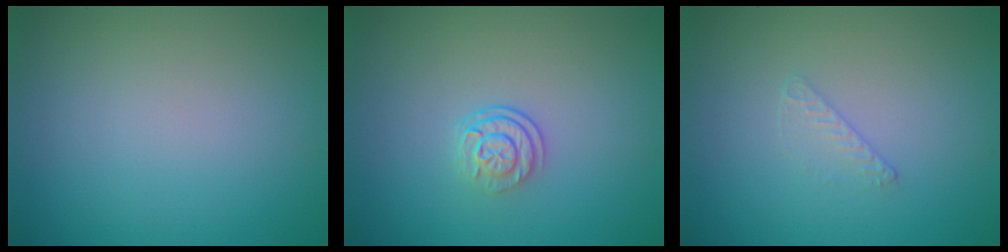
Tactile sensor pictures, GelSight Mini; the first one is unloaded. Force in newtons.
{"total": 2.5, "press": 1.8, "slide": 1.7}
{"total": 0.6, "press": 0.3, "slide": 0.5}